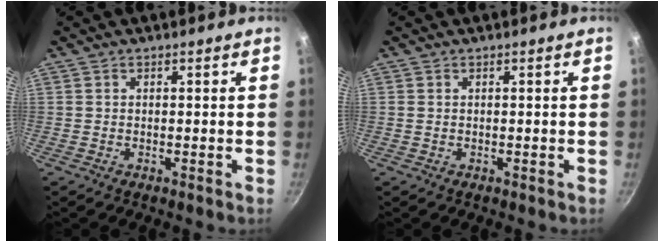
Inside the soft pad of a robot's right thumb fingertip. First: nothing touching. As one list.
[{"total": 0.0}]